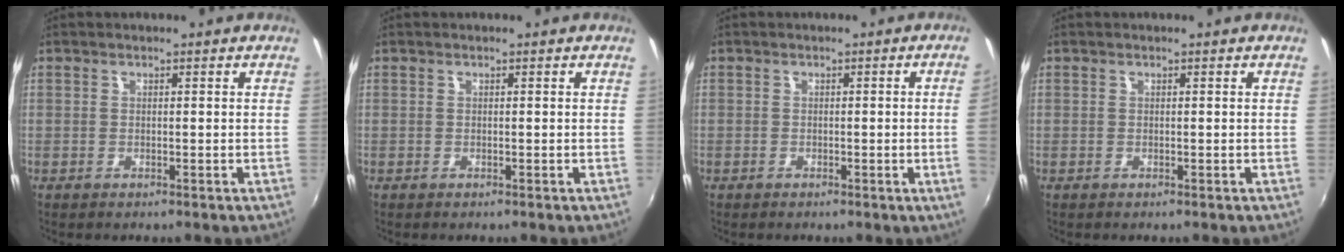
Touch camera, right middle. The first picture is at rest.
{"total": 0.0}
{"total": 2.3, "force": [-0.2, -1.3, 1.9], "torque": [-0.031, -0.011, 0.003]}
{"total": 0.0}